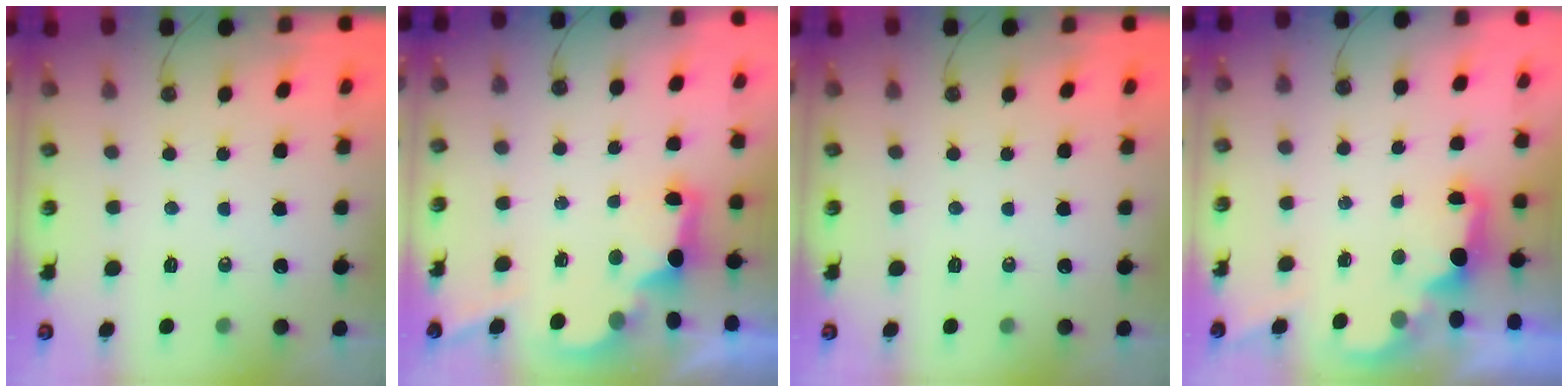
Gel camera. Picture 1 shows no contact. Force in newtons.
{"total": 3.0, "press": 2.8, "slide": 0.9}
{"total": 0.0}
{"total": 2.3, "press": 2.2, "slide": 0.7}